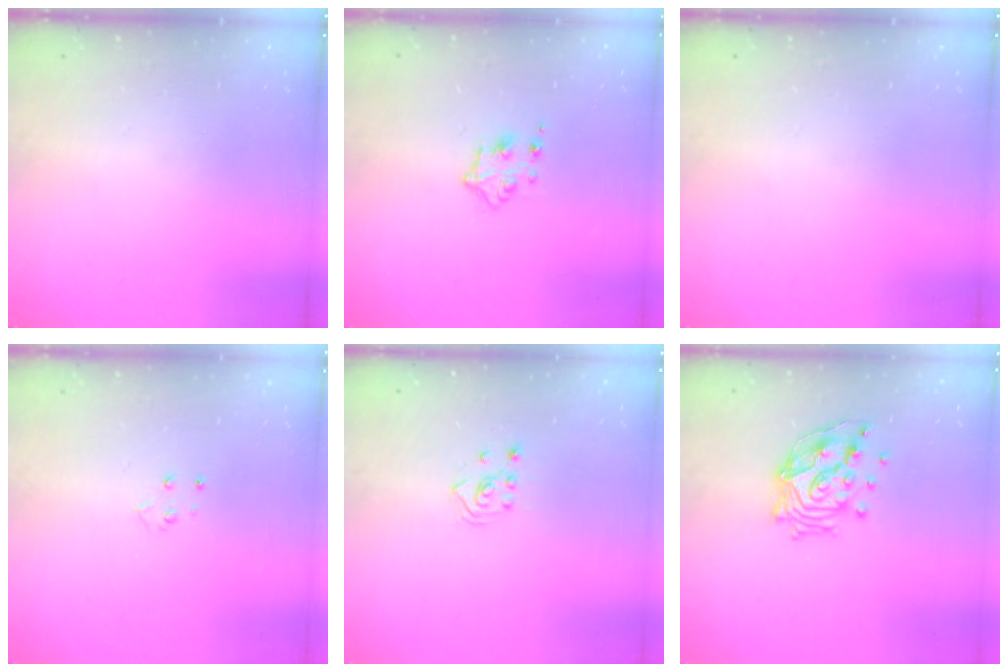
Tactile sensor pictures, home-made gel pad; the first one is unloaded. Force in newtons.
{"total": 4.5, "press": 4.4, "slide": 0.9}
{"total": 0.0}
{"total": 4.1, "press": 4.1, "slide": 0.5}
{"total": 2.5, "press": 2.4, "slide": 0.8}
{"total": 14.4, "press": 14.3, "slide": 1.7}